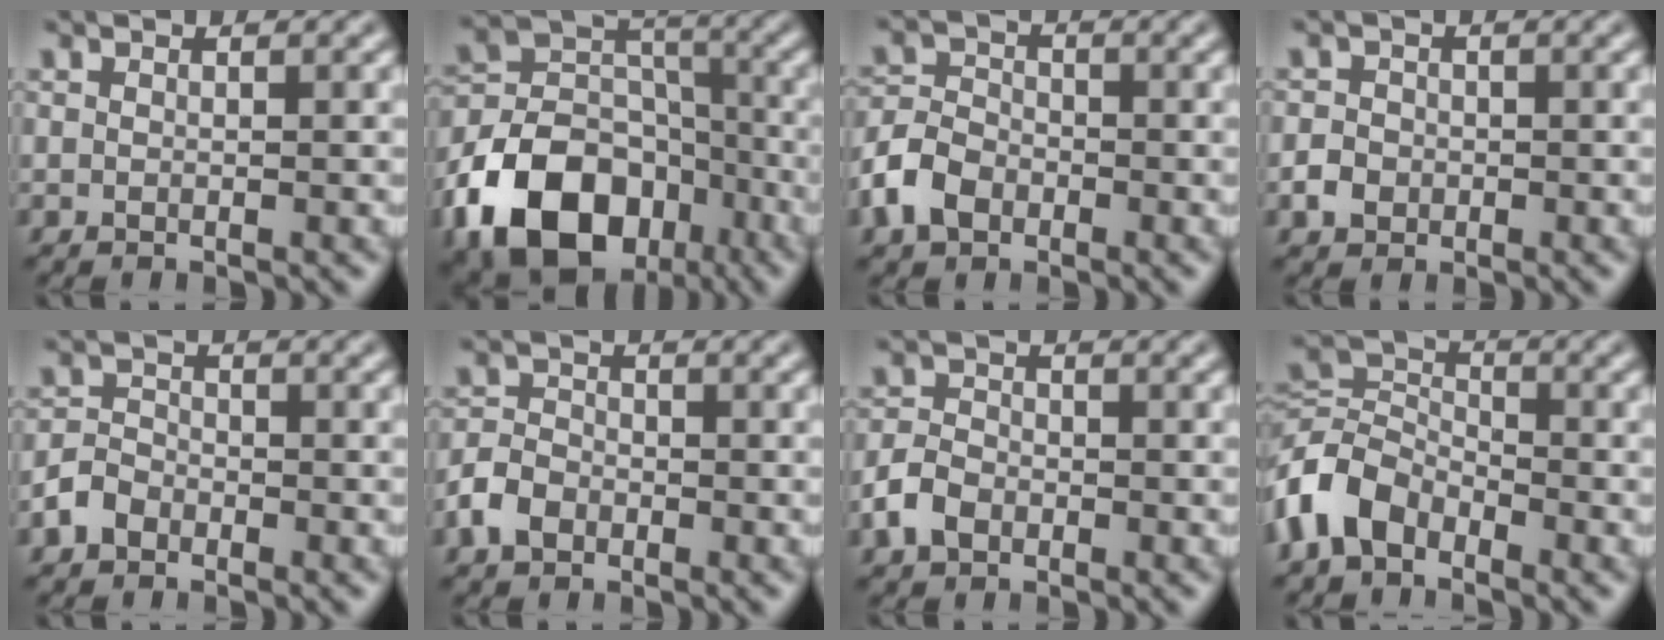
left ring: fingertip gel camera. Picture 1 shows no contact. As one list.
[{"total": 13.3, "force": [-6.6, 9.3, 6.8], "torque": [-0.144, 0.000, -0.126]}, {"total": 4.1, "force": [-2.1, 2.9, 2.0], "torque": [-0.045, 0.002, -0.048]}, {"total": 1.8, "force": [-0.6, 1.6, 0.6], "torque": [-0.005, 0.000, -0.015]}, {"total": 2.1, "force": [-1.3, 1.5, 0.7], "torque": [-0.009, 0.006, -0.032]}, {"total": 2.9, "force": [-1.5, 2.0, 1.3], "torque": [-0.024, 0.003, -0.037]}, {"total": 2.8, "force": [-1.4, 2.0, 1.4], "torque": [-0.025, 0.002, -0.035]}, {"total": 5.6, "force": [-3.1, 3.6, 3.0], "torque": [-0.069, 0.004, -0.077]}]